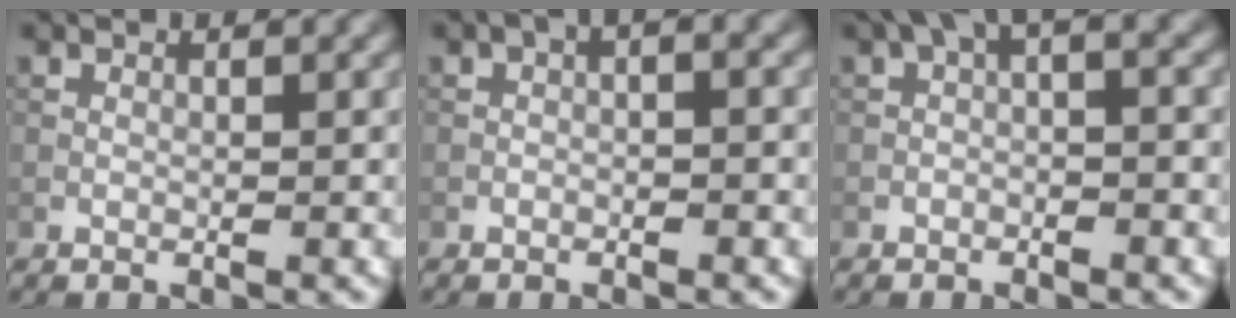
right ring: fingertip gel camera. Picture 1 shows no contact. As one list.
[{"total": 1.7, "force": [0.0, 0.8, 1.5], "torque": [-0.024, 0.005, -0.004]}, {"total": 2.8, "force": [0.2, 1.1, 2.6], "torque": [-0.043, 0.018, -0.003]}]